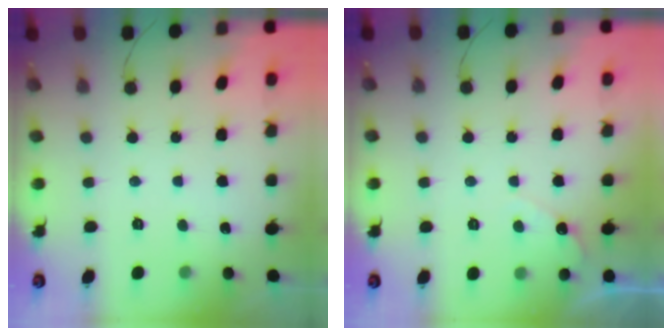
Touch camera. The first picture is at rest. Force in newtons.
{"total": 3.4, "press": 3.4, "slide": 0.2}